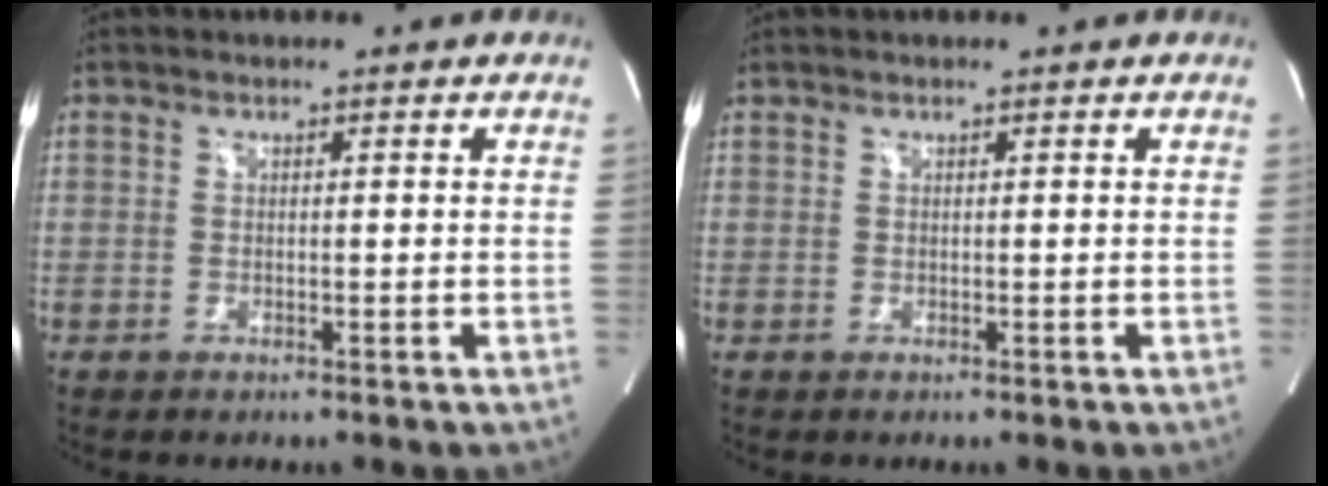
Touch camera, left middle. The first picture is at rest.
{"total": 0.0}